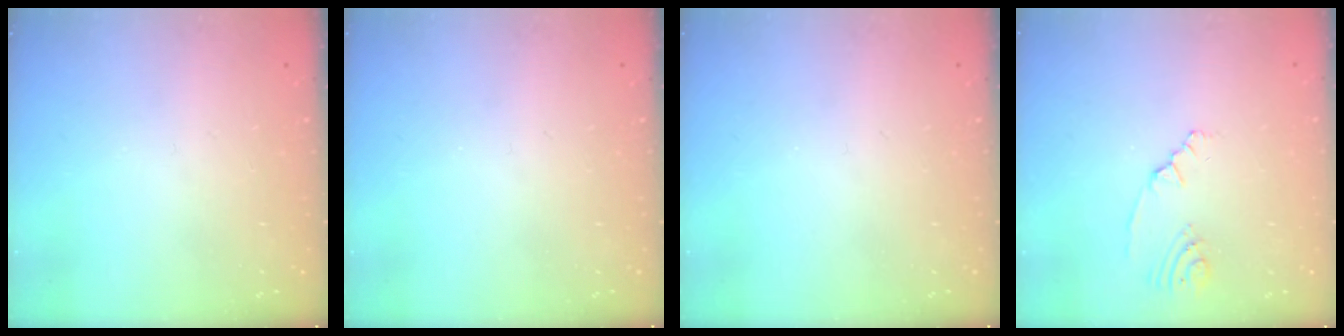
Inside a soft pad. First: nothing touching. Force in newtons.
{"total": 0.0}
{"total": 0.0}
{"total": 2.4, "press": 2.1, "slide": 1.2}